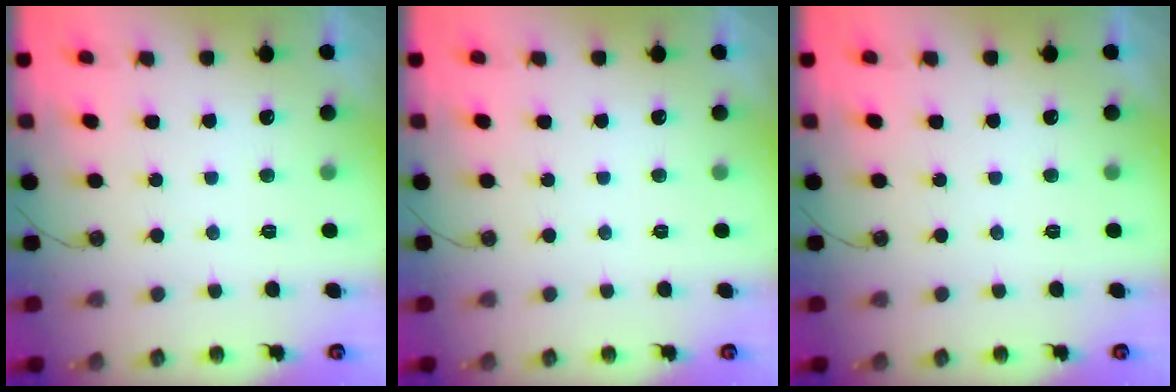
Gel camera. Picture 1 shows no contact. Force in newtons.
{"total": 0.0}
{"total": 0.0}